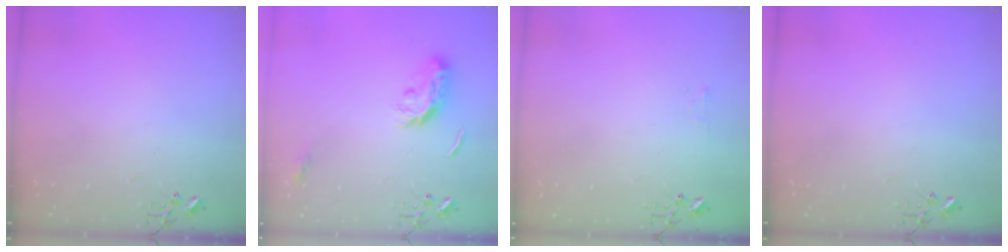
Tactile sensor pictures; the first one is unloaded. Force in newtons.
{"total": 9.9, "press": 9.9, "slide": 0.3}
{"total": 4.8, "press": 4.7, "slide": 0.7}
{"total": 0.0}